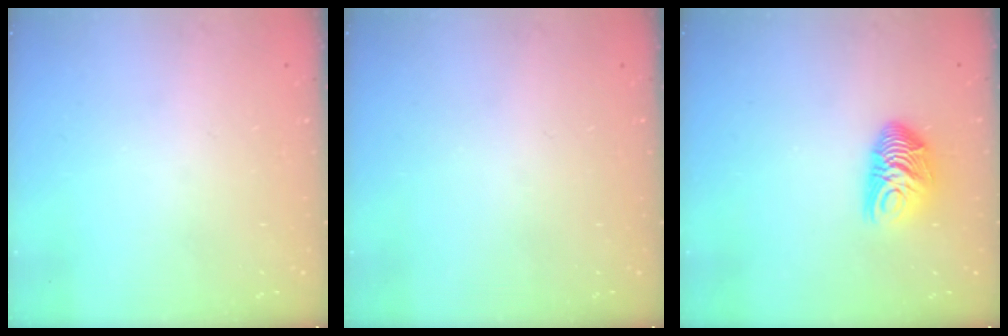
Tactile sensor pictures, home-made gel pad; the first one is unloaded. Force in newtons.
{"total": 0.0}
{"total": 10.2, "press": 10.2, "slide": 0.6}